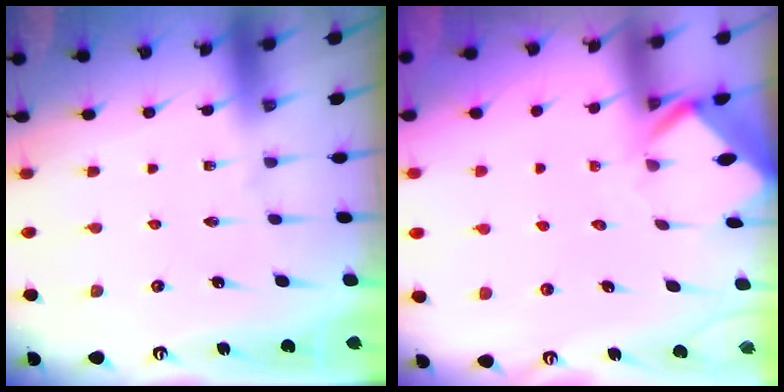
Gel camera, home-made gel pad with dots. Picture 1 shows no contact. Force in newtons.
{"total": 2.8, "press": 2.8, "slide": 0.2}